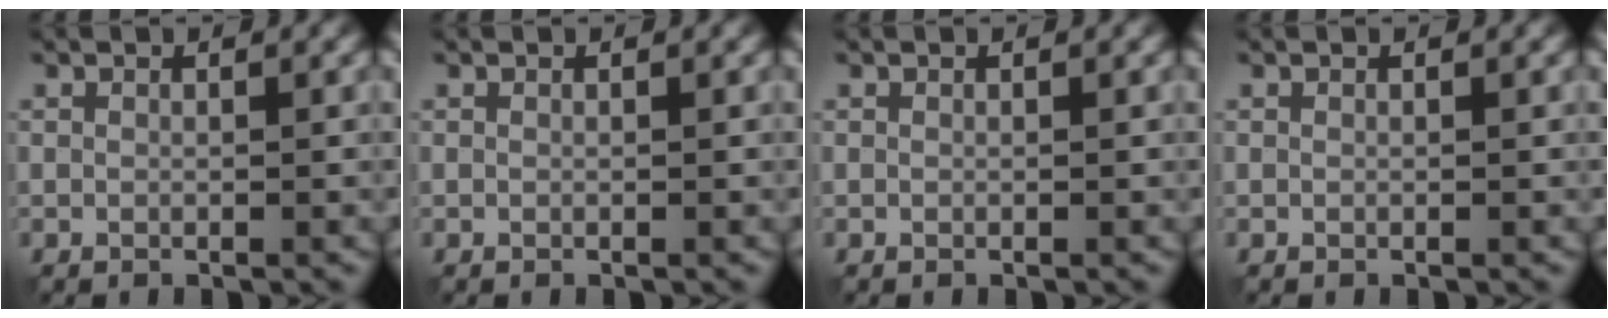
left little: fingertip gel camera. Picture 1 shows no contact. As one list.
[{"total": 0.0}, {"total": 0.0}, {"total": 0.0}]